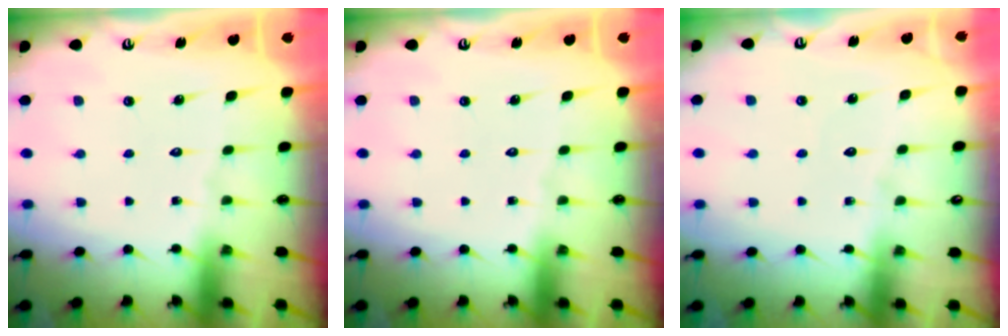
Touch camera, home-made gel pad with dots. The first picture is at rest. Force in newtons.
{"total": 0.0}
{"total": 2.0, "press": 2.0, "slide": 0.2}